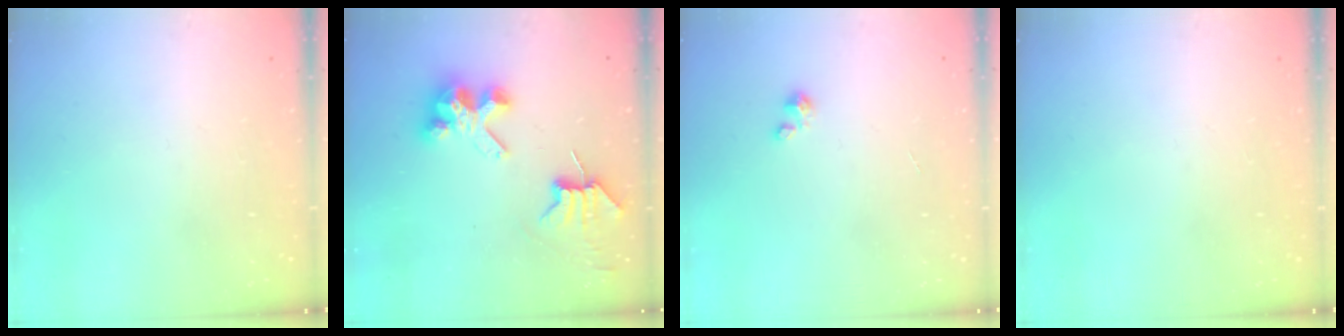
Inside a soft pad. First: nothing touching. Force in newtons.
{"total": 6.6, "press": 6.6, "slide": 0.7}
{"total": 1.2, "press": 1.1, "slide": 0.1}
{"total": 0.0}